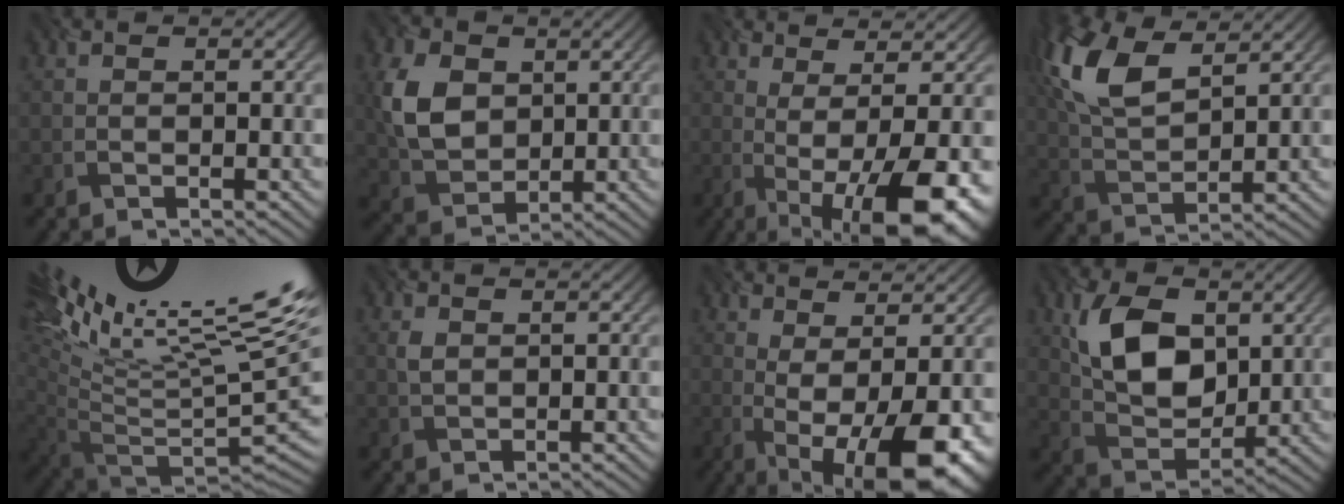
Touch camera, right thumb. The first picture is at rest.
{"total": 6.5, "force": [1.3, 5.3, 3.5], "torque": [-0.105, 0.006, 0.034]}
{"total": 12.2, "force": [-2.6, 3.2, 11.5], "torque": [-0.151, 0.021, -0.021]}
{"total": 9.4, "force": [5.0, 4.2, 6.7], "torque": [-0.193, 0.024, 0.107]}
{"total": 17.7, "force": [11.2, 5.6, 12.4], "torque": [-0.193, 0.037, 0.223]}
{"total": 1.0, "force": [0.4, 0.9, 0.1], "torque": [-0.019, 0.007, 0.016]}
{"total": 12.1, "force": [-3.0, 4.2, 10.9], "torque": [-0.155, 0.006, -0.020]}
{"total": 9.2, "force": [2.7, 6.1, 6.3], "torque": [-0.141, 0.004, 0.059]}